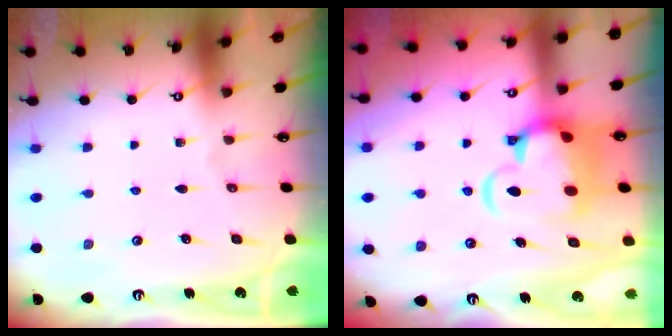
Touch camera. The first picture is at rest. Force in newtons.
{"total": 8.0, "press": 7.7, "slide": 1.9}